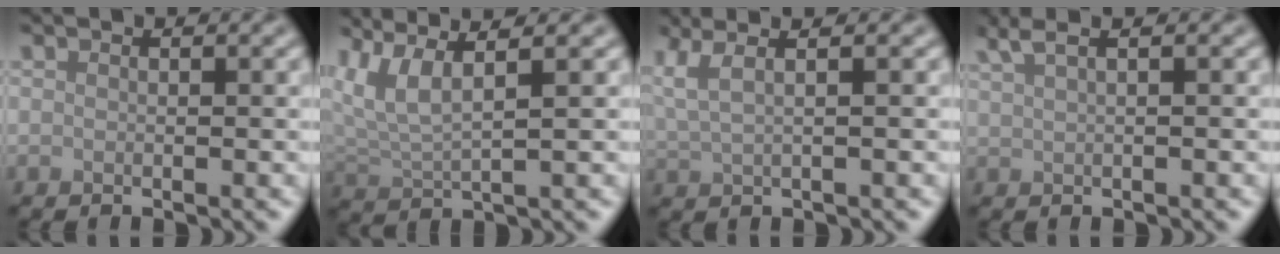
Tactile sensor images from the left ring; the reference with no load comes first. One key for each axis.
{"total": 4.1, "fx": 2.5, "fy": 0.9, "fz": 3.2, "tx": -0.077, "ty": 0.006, "tz": 0.057}
{"total": 3.8, "fx": 2.2, "fy": 1.3, "fz": 2.9, "tx": -0.052, "ty": 0.022, "tz": 0.024}
{"total": 3.5, "fx": 2.2, "fy": 1.4, "fz": 2.4, "tx": -0.028, "ty": 0.019, "tz": 0.014}